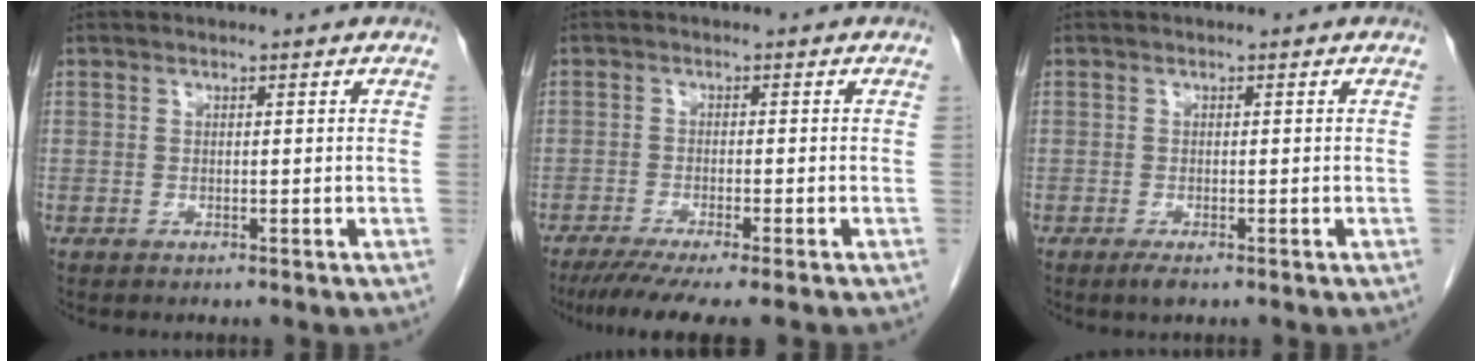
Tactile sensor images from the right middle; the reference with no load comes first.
{"total": 8.6, "force": [-6.9, 0.2, 5.2], "torque": [-0.074, -0.022, -0.106]}
{"total": 1.3, "force": [-0.9, 0.3, 0.9], "torque": [-0.021, -0.004, -0.014]}